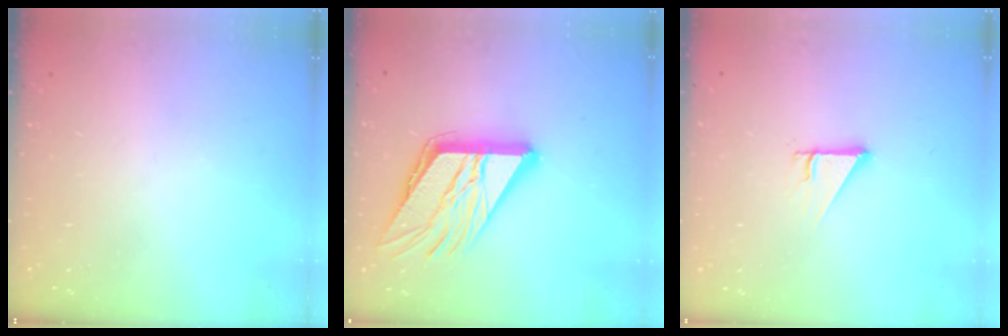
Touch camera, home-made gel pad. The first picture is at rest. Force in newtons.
{"total": 18.0, "press": 17.9, "slide": 2.5}
{"total": 2.5, "press": 2.5, "slide": 0.2}